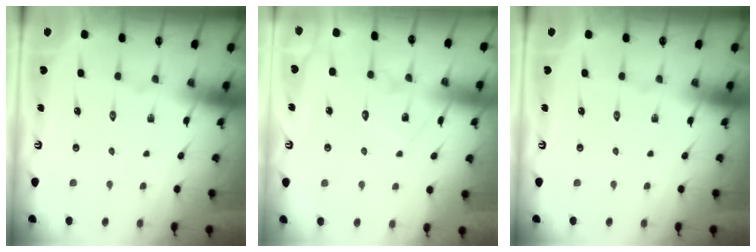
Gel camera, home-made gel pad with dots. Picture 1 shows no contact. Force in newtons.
{"total": 9.1, "press": 9.1, "slide": 0.6}
{"total": 0.0}